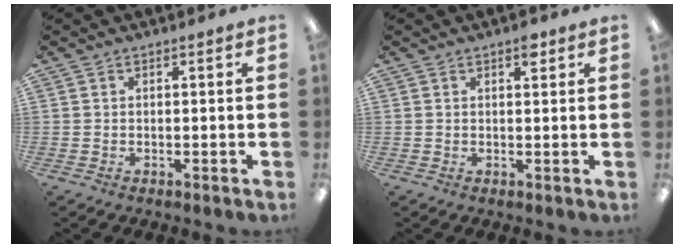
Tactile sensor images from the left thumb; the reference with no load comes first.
{"total": 2.2, "force": [1.4, 0.9, 1.5], "torque": [-0.007, -0.006, 0.018]}